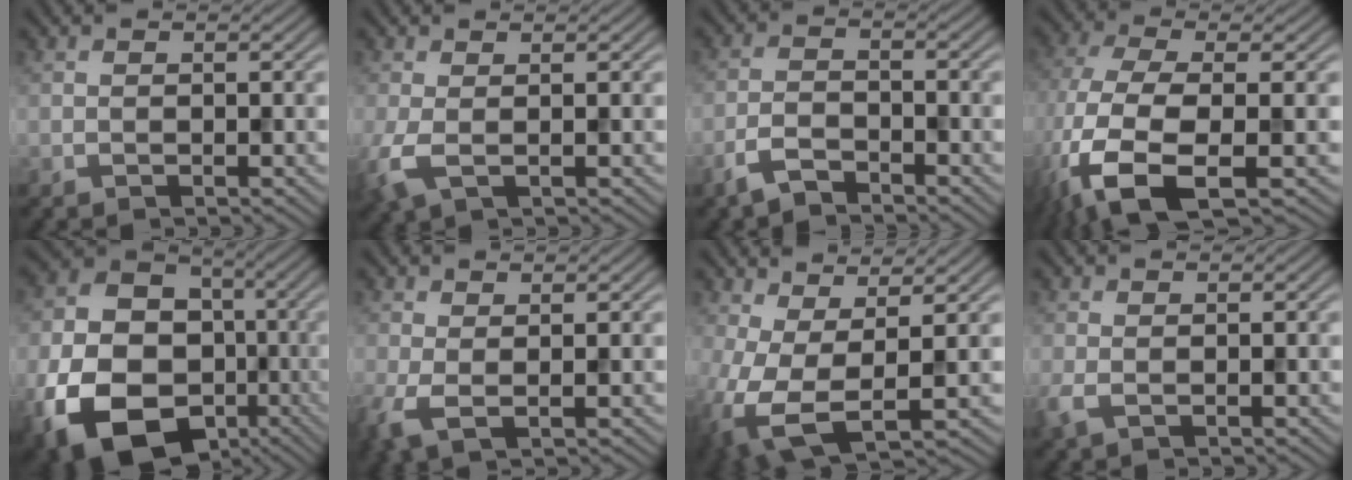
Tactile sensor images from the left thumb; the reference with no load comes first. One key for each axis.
{"total": 3.2, "fx": -0.2, "fy": 1.3, "fz": 2.8, "tx": -0.080, "ty": -0.004, "tz": -0.009}
{"total": 3.9, "fx": -3.1, "fy": 1.2, "fz": 2.0, "tx": -0.048, "ty": -0.001, "tz": -0.073}
{"total": 12.6, "fx": -5.2, "fy": 4.5, "fz": 10.6, "tx": -0.264, "ty": -0.028, "tz": -0.099}
{"total": 18.2, "fx": -6.5, "fy": 14.0, "fz": 9.6, "tx": -0.227, "ty": -0.047, "tz": -0.112}
{"total": 3.2, "fx": -0.2, "fy": 1.2, "fz": 2.9, "tx": -0.079, "ty": -0.005, "tz": -0.007}
{"total": 8.6, "fx": -1.2, "fy": 3.5, "fz": 7.8, "tx": -0.192, "ty": -0.012, "tz": -0.024}
{"total": 1.7, "fx": -0.2, "fy": 0.8, "fz": 1.5, "tx": -0.046, "ty": -0.004, "tz": -0.008}